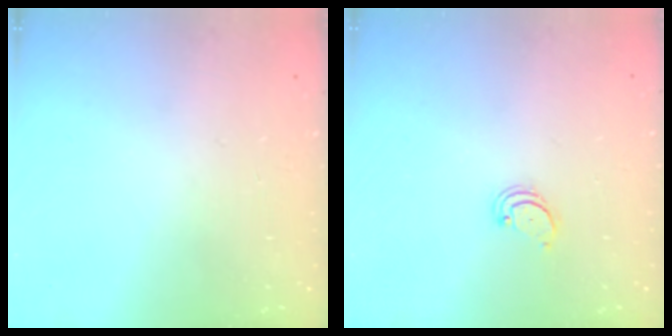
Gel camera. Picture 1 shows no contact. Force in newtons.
{"total": 2.6, "press": 2.5, "slide": 0.5}